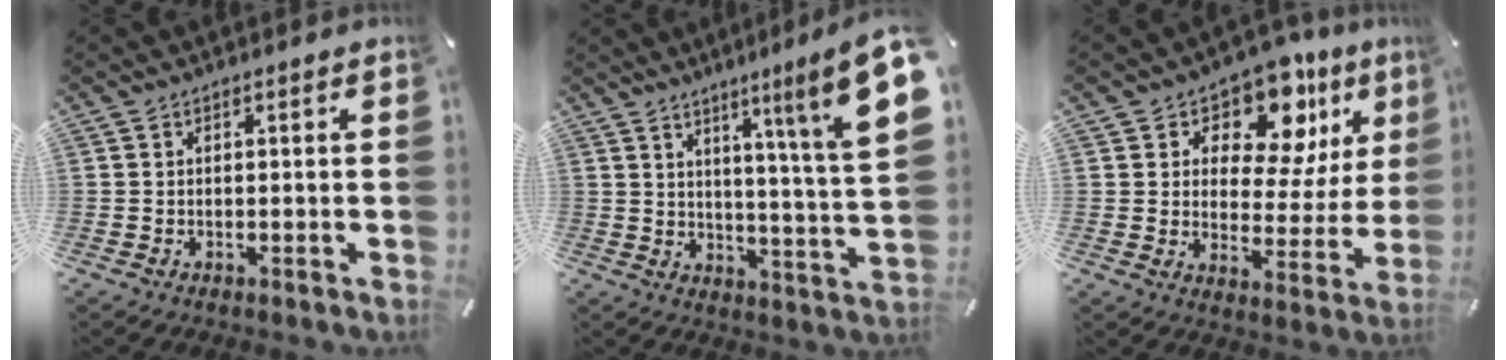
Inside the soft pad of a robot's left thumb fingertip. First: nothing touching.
{"total": 14.4, "force": [7.8, 0.0, 12.1], "torque": [-0.182, -0.058, 0.108]}
{"total": 12.7, "force": [8.5, 7.5, 5.7], "torque": [-0.085, -0.074, 0.149]}